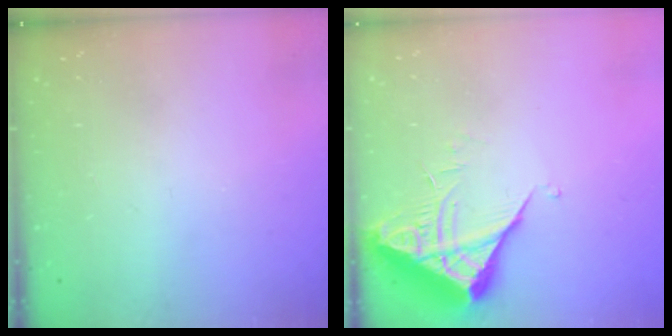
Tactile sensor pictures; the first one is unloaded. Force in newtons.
{"total": 6.0, "press": 6.0, "slide": 0.2}